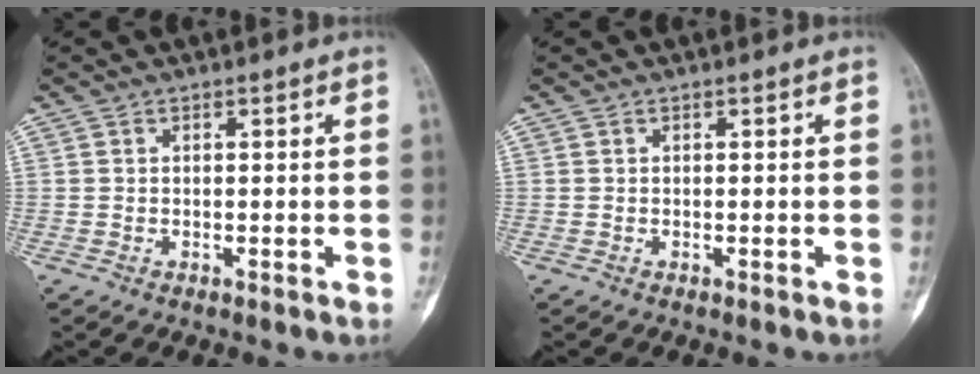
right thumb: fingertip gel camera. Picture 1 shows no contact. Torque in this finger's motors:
{"motor_torque": [0.01, 0.01, -0.02, -0.02, 0.00]}